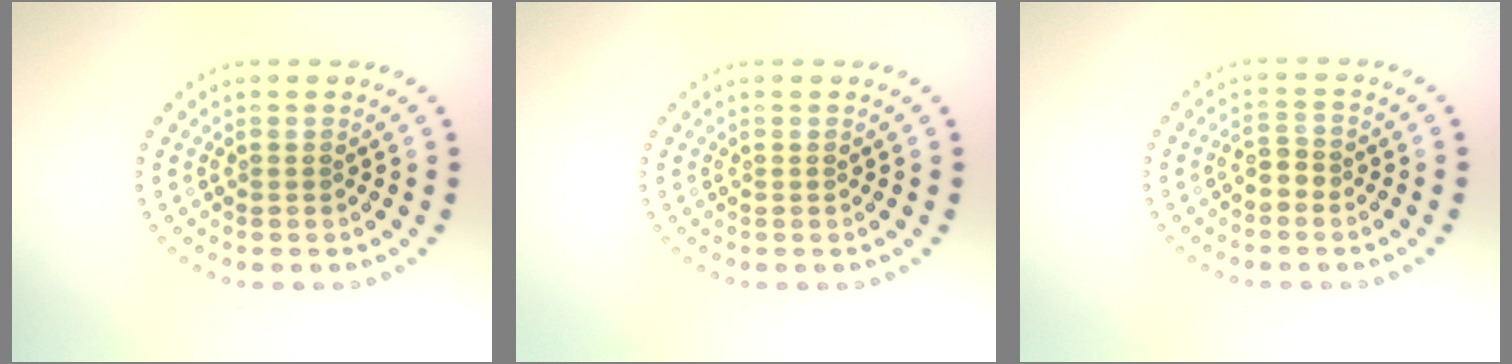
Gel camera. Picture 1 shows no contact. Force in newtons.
{"total": 0.0}
{"total": 1.3, "press": 1.2, "slide": 0.5}